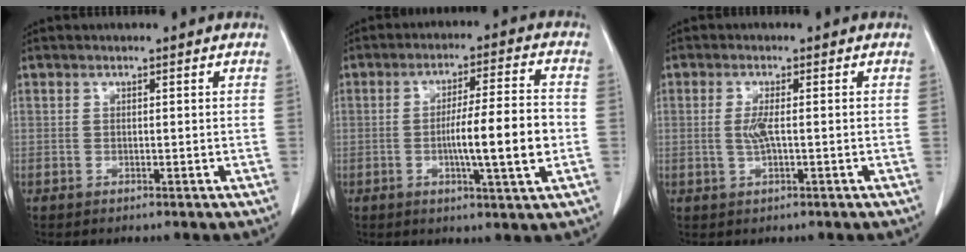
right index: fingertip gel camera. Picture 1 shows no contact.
{"total": 10.7, "force": [-1.8, 0.2, 10.6], "torque": [-0.170, 0.000, -0.034]}
{"total": 2.6, "force": [-0.1, 0.4, 2.6], "torque": [-0.058, -0.003, -0.002]}